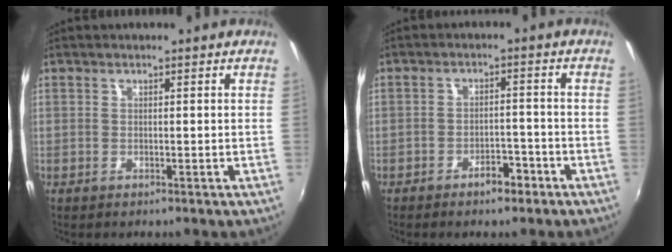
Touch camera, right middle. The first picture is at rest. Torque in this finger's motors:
{"motor_torque": [1.01, -1.13, 0.15, 0.08]}